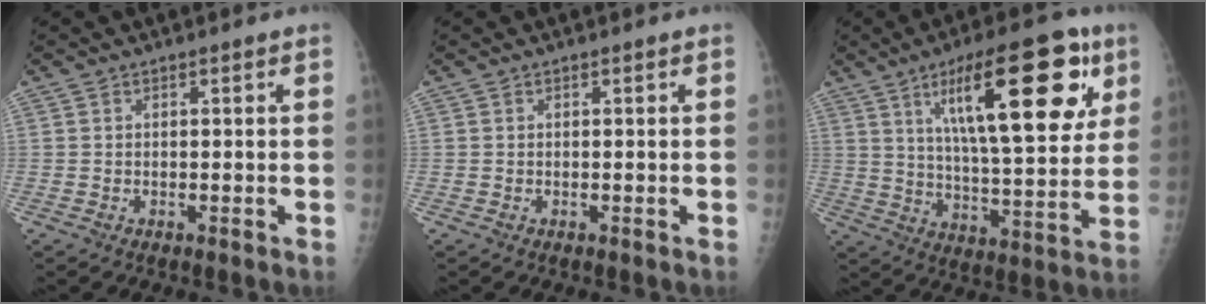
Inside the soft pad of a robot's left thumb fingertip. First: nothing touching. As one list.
[{"total": 0.0}, {"total": 23.9, "force": [10.1, 7.6, 20.3], "torque": [-0.274, -0.024, 0.158]}]